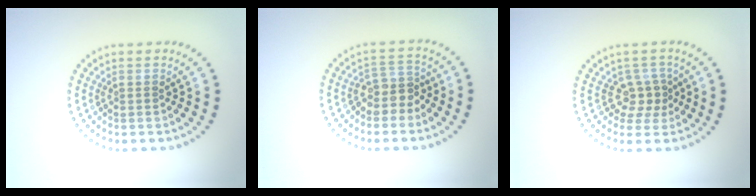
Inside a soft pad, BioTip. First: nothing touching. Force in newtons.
{"total": 2.5, "press": 2.1, "slide": 1.5}
{"total": 2.1, "press": 1.6, "slide": 1.4}